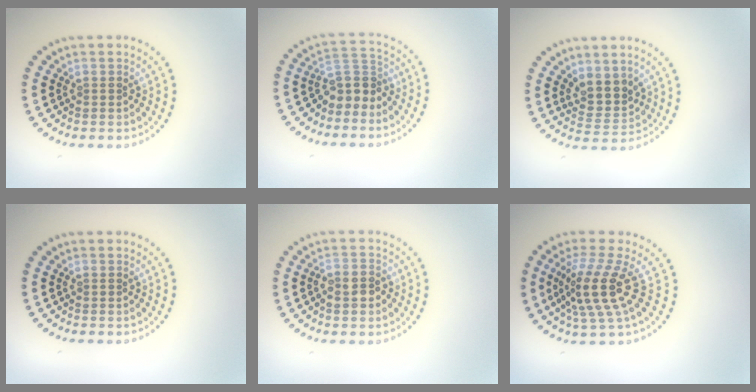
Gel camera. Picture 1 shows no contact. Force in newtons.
{"total": 2.9, "press": 2.5, "slide": 1.6}
{"total": 2.9, "press": 2.4, "slide": 1.6}
{"total": 0.0}
{"total": 2.3, "press": 2.1, "slide": 0.8}
{"total": 4.5, "press": 3.4, "slide": 3.0}